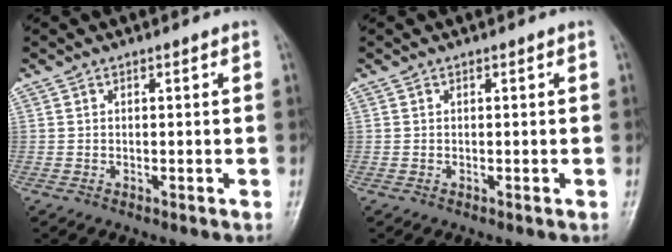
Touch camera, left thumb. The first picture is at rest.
{"total": 0.0}